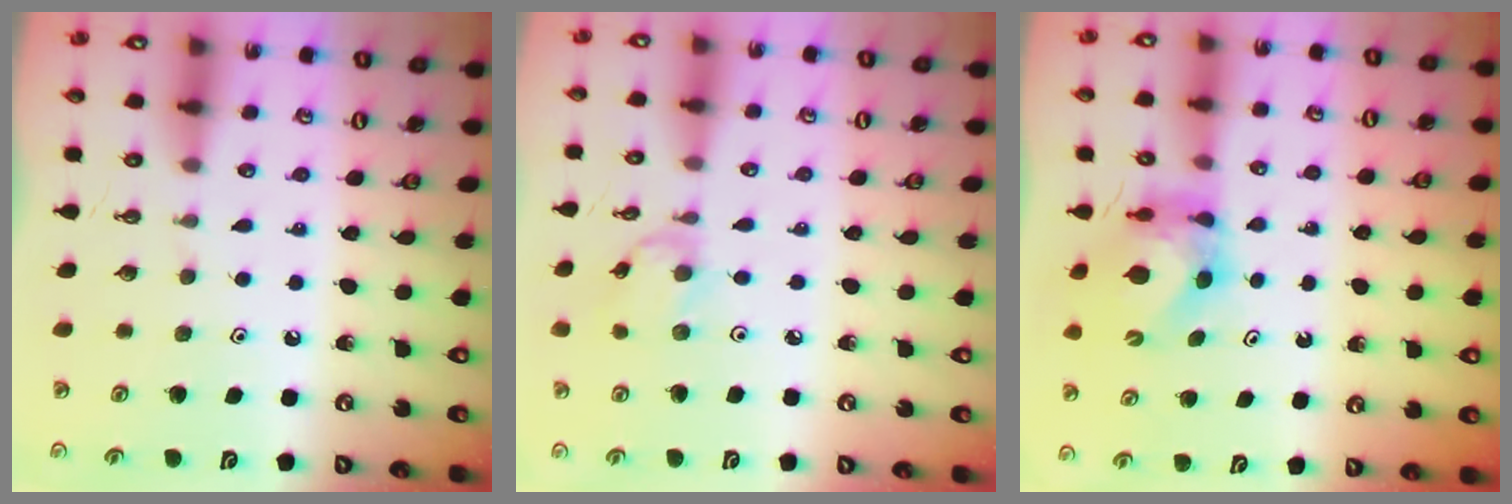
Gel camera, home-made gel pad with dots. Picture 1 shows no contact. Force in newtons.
{"total": 4.8, "press": 4.8, "slide": 0.3}
{"total": 5.5, "press": 5.4, "slide": 0.7}